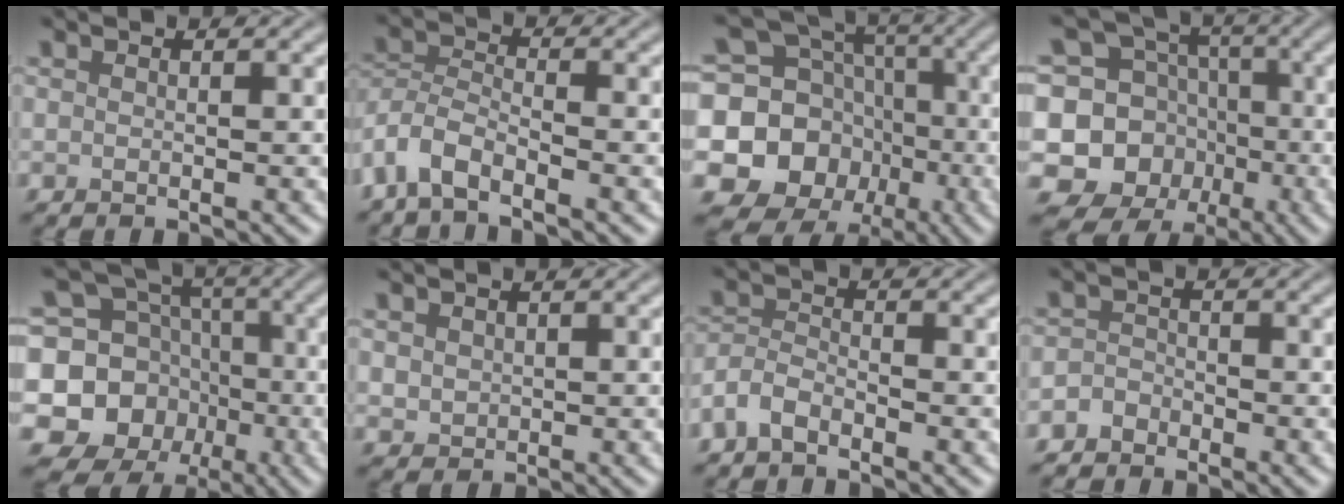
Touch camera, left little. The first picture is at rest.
{"total": 4.2, "force": [-3.1, 1.4, 2.4], "torque": [-0.046, -0.001, -0.071]}
{"total": 14.3, "force": [-2.7, 13.0, 5.2], "torque": [-0.116, -0.004, -0.057]}
{"total": 10.3, "force": [-1.8, 9.5, 3.3], "torque": [-0.067, -0.010, -0.045]}
{"total": 11.1, "force": [-2.3, 10.1, 3.8], "torque": [-0.077, -0.012, -0.054]}
{"total": 1.3, "force": [0.4, 1.2, 0.4], "torque": [-0.008, -0.003, 0.007]}
{"total": 2.6, "force": [-2.0, 1.1, 1.3], "torque": [-0.029, 0.005, -0.051]}
{"total": 1.8, "force": [-1.6, 0.9, 0.1], "torque": [-0.004, 0.003, -0.040]}